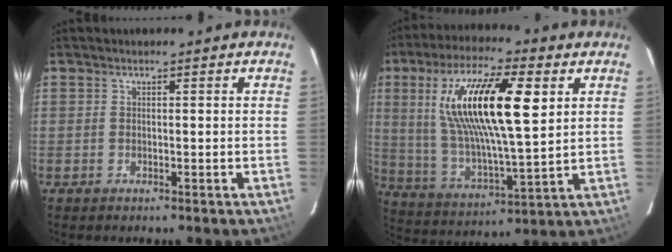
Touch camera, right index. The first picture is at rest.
{"total": 21.3, "force": [6.9, 5.9, 19.2], "torque": [-0.361, 0.011, 0.130]}